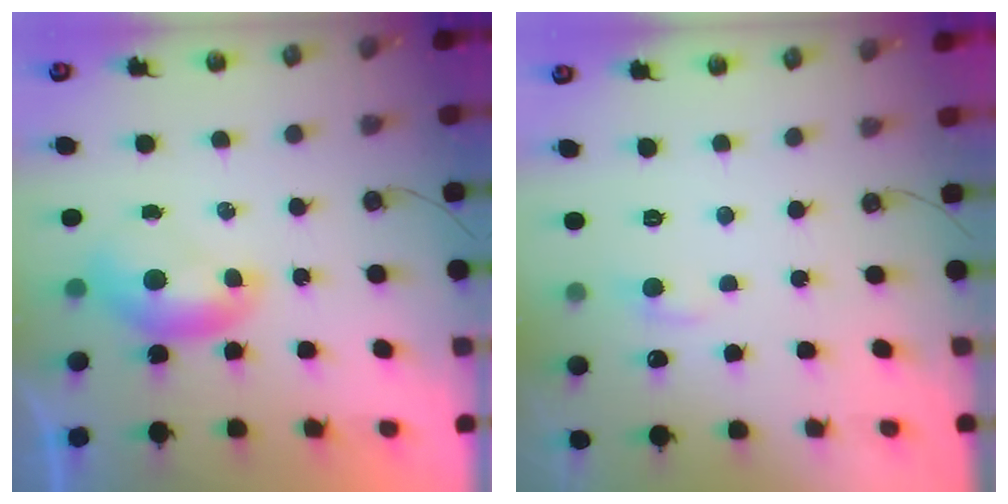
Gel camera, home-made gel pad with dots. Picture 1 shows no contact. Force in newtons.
{"total": 1.5, "press": 1.4, "slide": 0.6}